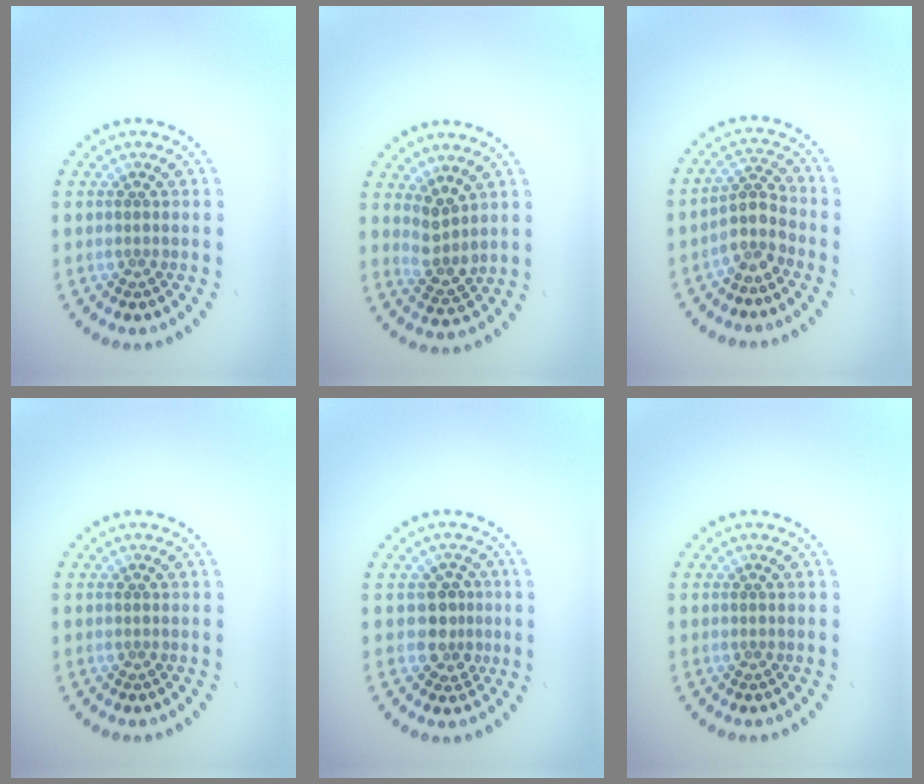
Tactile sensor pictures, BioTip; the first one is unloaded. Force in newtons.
{"total": 2.6, "press": 2.0, "slide": 1.6}
{"total": 2.7, "press": 2.0, "slide": 1.8}
{"total": 0.0}
{"total": 2.5, "press": 2.2, "slide": 1.2}
{"total": 0.0}